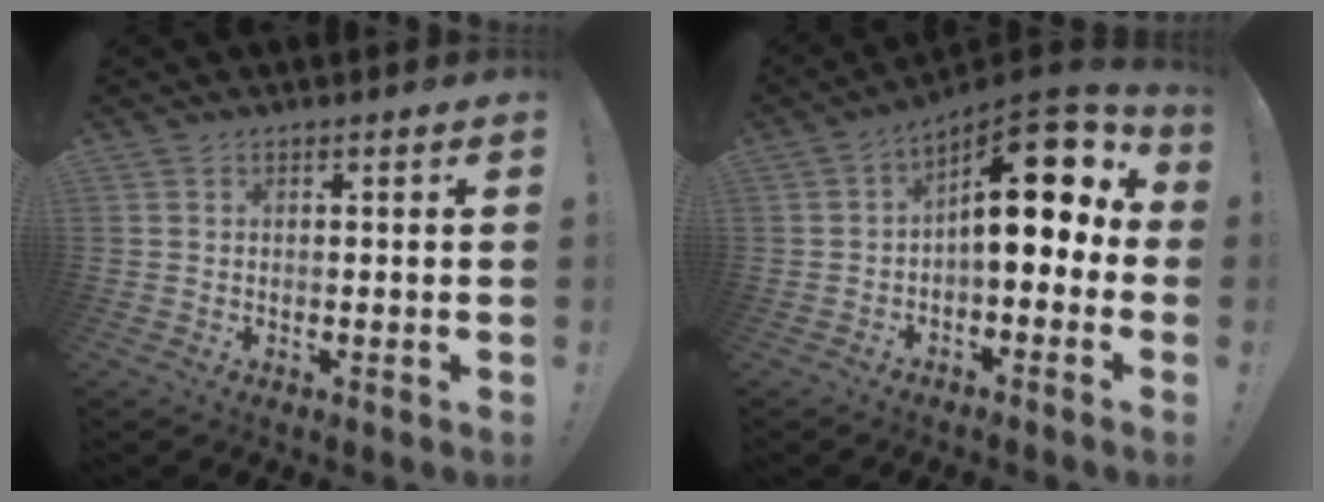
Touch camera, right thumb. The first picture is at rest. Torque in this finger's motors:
{"motor_torque": [2.03, 2.98, 1.89, -0.66, 0.07]}